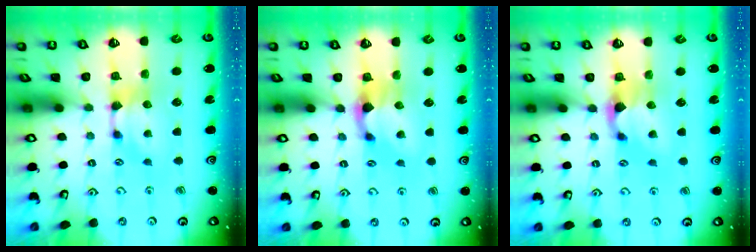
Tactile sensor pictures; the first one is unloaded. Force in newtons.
{"total": 1.7, "press": 0.9, "slide": 1.4}
{"total": 1.1, "press": 0.3, "slide": 1.1}